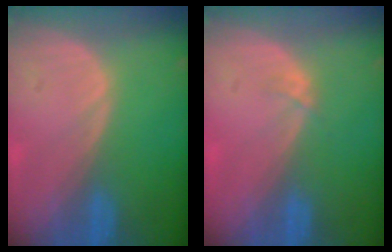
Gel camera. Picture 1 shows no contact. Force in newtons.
{"total": 1.2, "press": 0.9, "slide": 0.7}